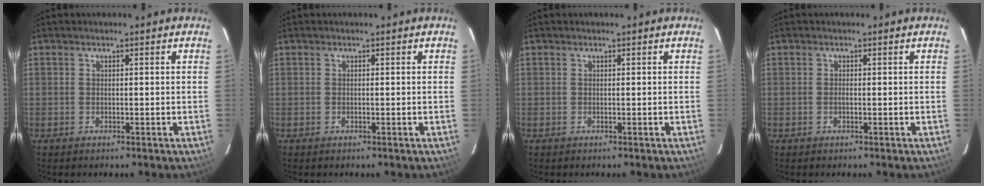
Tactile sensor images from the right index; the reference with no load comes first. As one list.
[{"total": 0.0}, {"total": 0.0}, {"total": 0.0}]